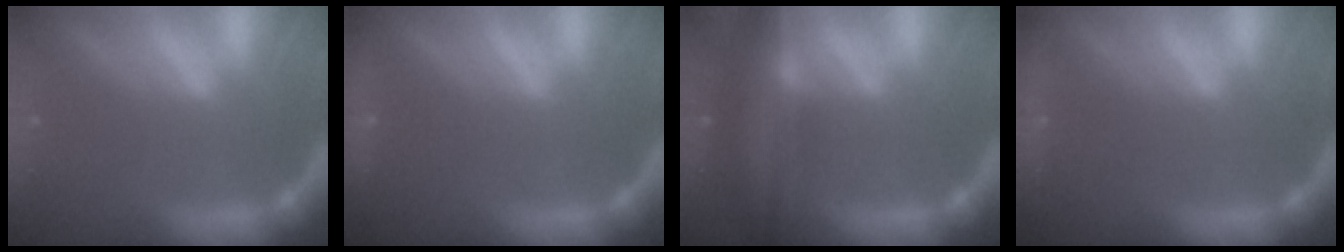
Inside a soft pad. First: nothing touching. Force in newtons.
{"total": 1.9}
{"total": 9.0}
{"total": 2.4}